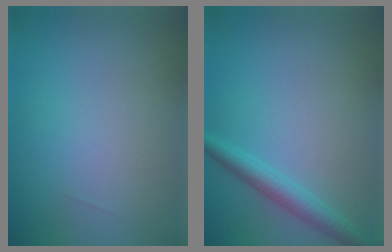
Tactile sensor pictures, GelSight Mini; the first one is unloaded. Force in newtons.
{"total": 2.6, "press": 2.6, "slide": 0.1}